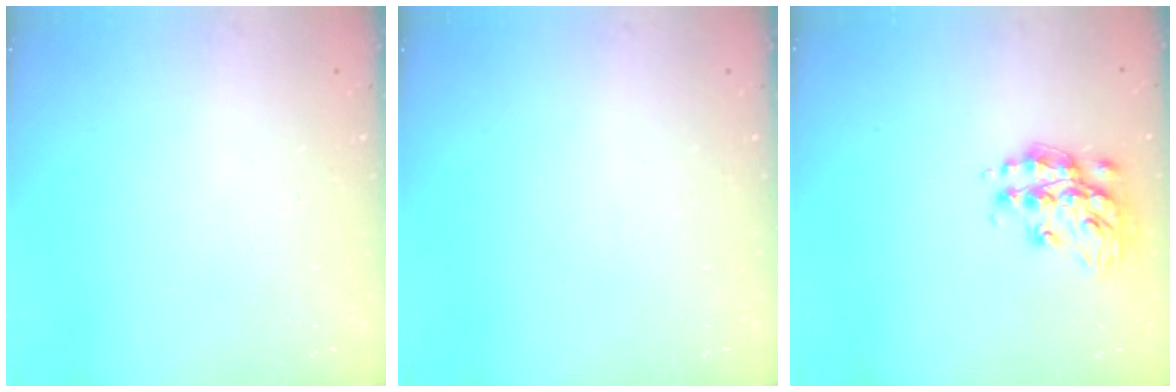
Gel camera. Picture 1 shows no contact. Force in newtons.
{"total": 0.0}
{"total": 14.9, "press": 14.8, "slide": 0.8}